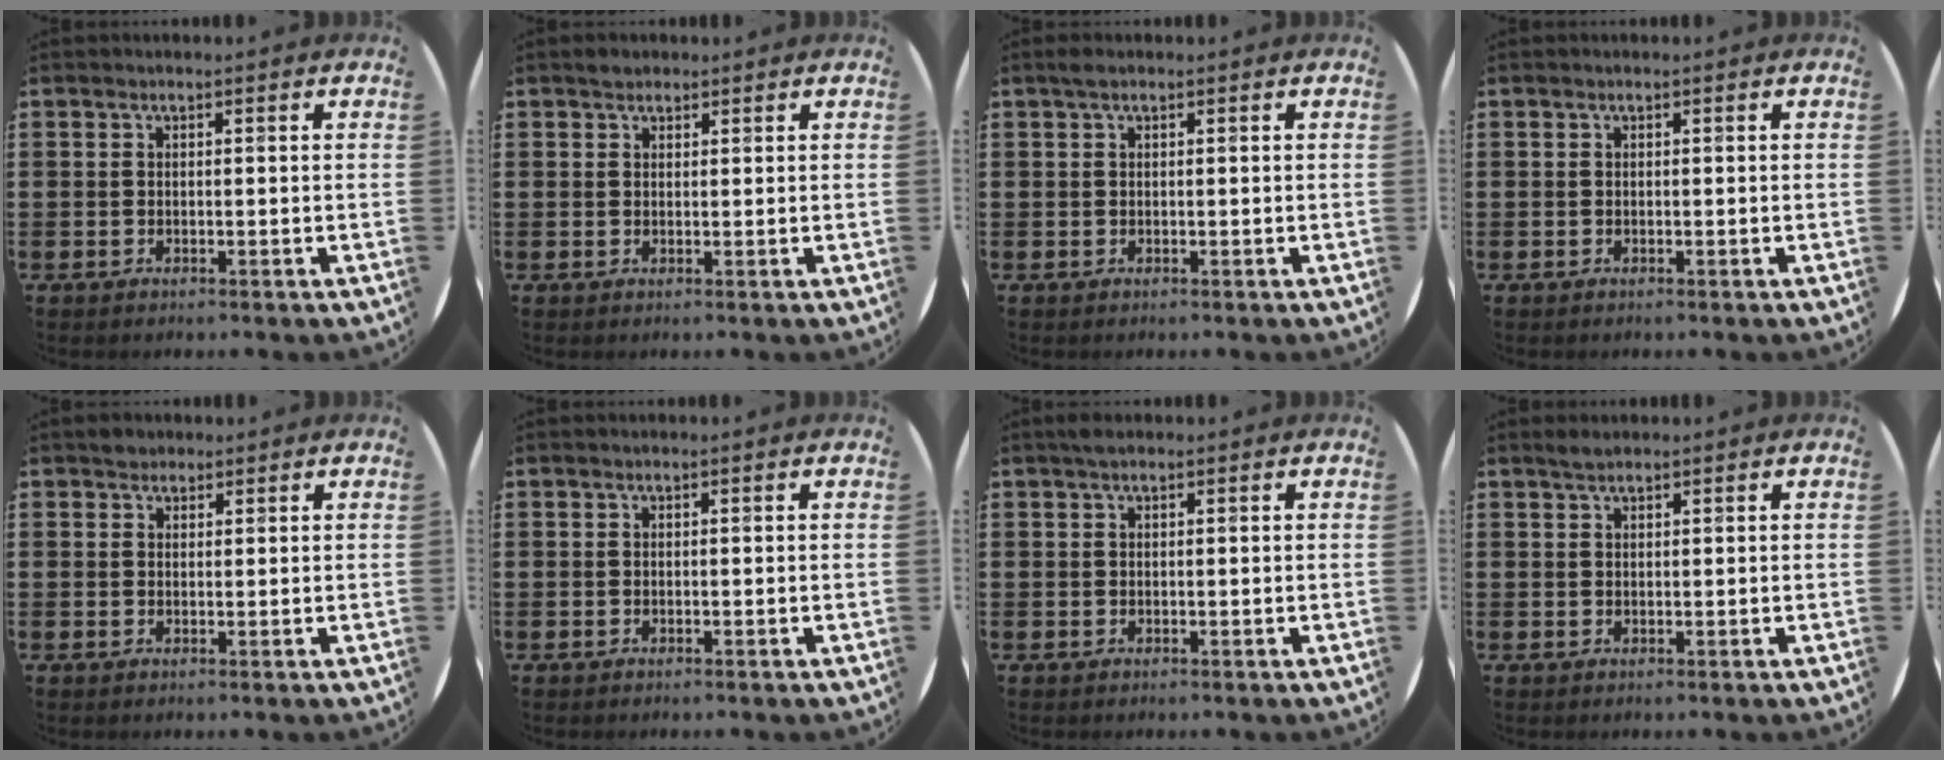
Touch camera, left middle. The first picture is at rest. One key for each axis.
{"total": 1.2, "fx": 1.1, "fy": 0.5, "fz": 0.0, "tx": -0.001, "ty": 0.004, "tz": 0.020}
{"total": 0.7, "fx": 0.4, "fy": 0.2, "fz": 0.5, "tx": -0.008, "ty": 0.006, "tz": 0.006}
{"total": 0.0}
{"total": 1.7, "fx": 1.5, "fy": 0.8, "fz": -0.1, "tx": 0.008, "ty": 0.003, "tz": 0.028}
{"total": 0.0}
{"total": 0.8, "fx": 0.6, "fy": 0.2, "fz": 0.4, "tx": -0.008, "ty": 0.003, "tz": 0.011}
{"total": 1.2, "fx": 1.1, "fy": 0.2, "fz": 0.3, "tx": -0.007, "ty": 0.004, "tz": 0.020}